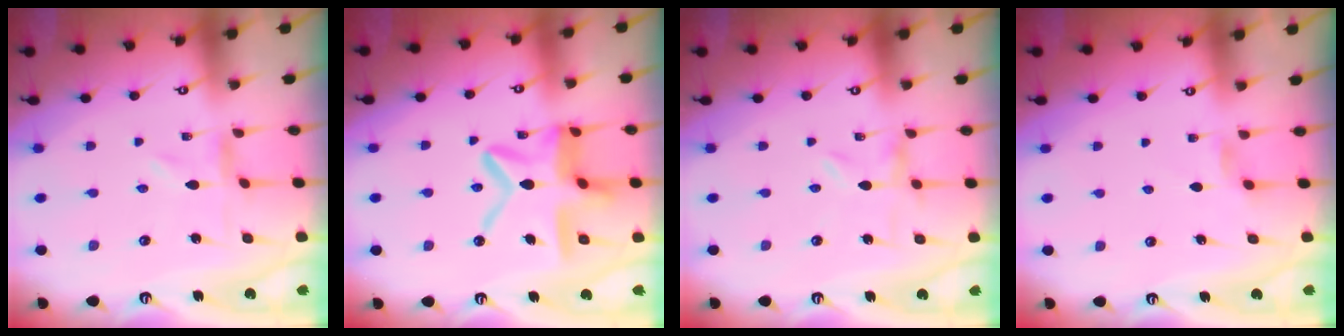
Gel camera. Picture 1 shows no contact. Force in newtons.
{"total": 16.2, "press": 16.2, "slide": 1.3}
{"total": 0.0}
{"total": 2.5, "press": 2.4, "slide": 0.4}